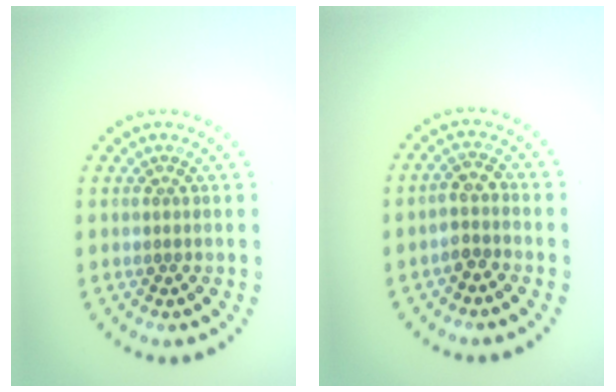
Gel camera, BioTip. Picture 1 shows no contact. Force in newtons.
{"total": 2.0, "press": 1.8, "slide": 1.0}